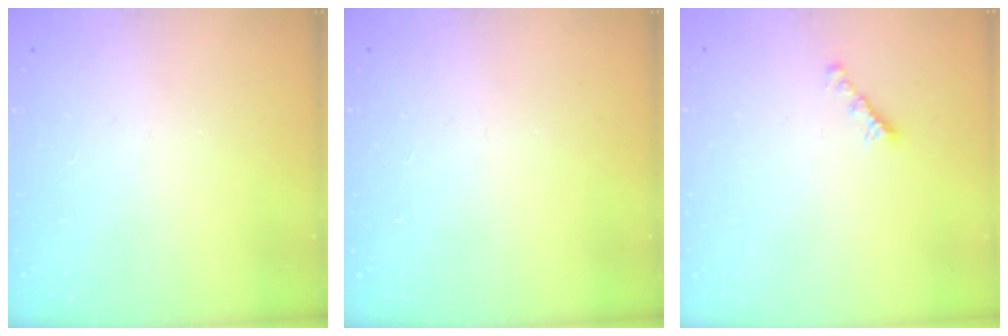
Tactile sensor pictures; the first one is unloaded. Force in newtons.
{"total": 0.0}
{"total": 2.7, "press": 2.6, "slide": 0.8}